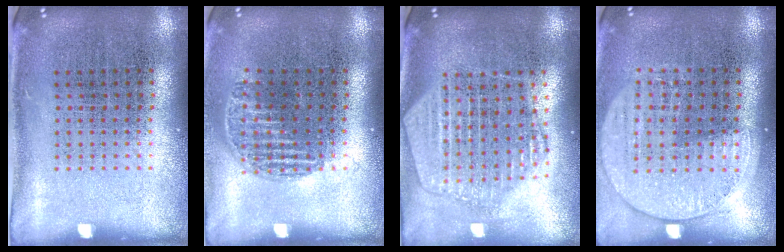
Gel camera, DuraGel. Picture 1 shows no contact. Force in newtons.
{"total": 1.0, "press": 0.9, "slide": 0.5}
{"total": 2.1, "press": 1.9, "slide": 0.9}
{"total": 1.5, "press": 1.4, "slide": 0.5}